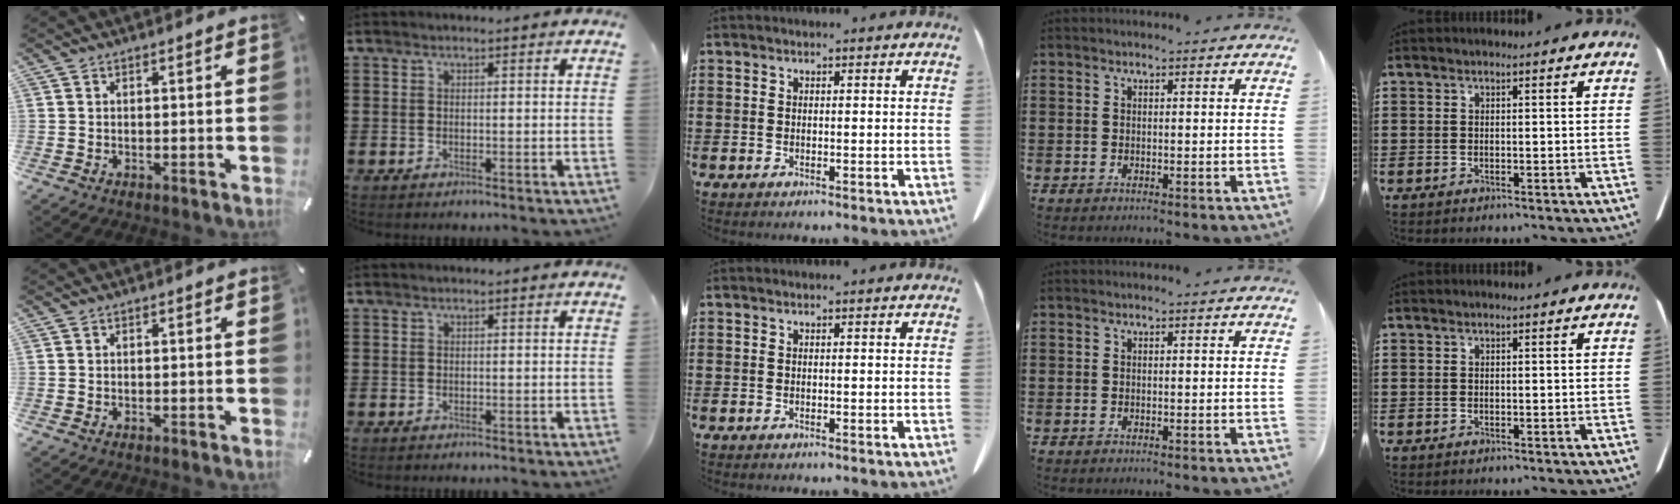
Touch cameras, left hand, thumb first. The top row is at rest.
{}